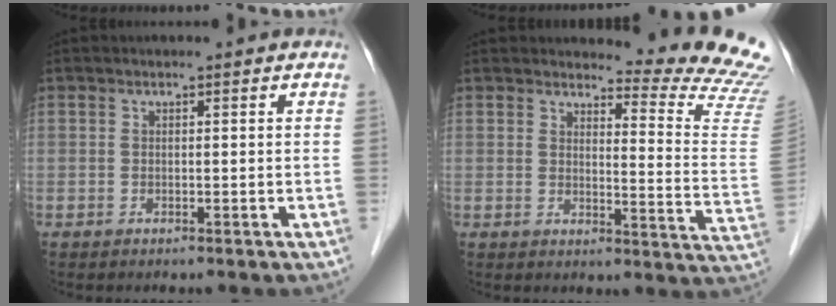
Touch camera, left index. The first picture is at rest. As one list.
[{"total": 14.3, "force": [14.2, -0.8, 2.0], "torque": [-0.015, -0.148, 0.136]}]